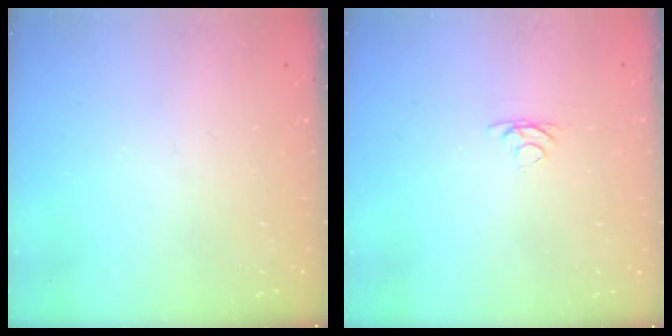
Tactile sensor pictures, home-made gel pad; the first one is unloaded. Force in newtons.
{"total": 2.8, "press": 2.8, "slide": 0.5}